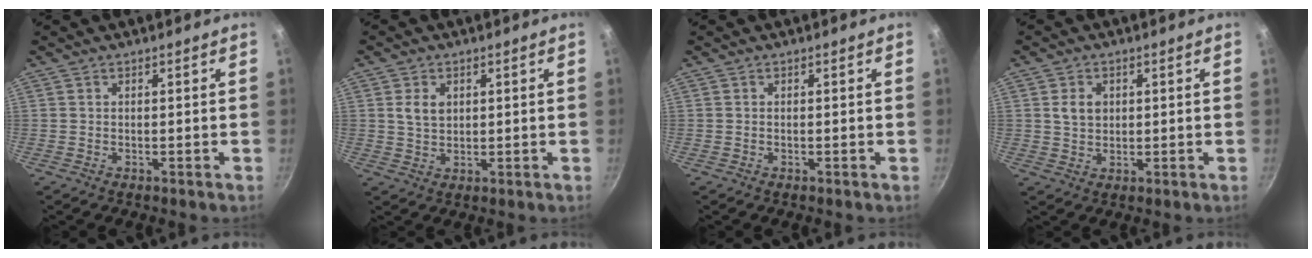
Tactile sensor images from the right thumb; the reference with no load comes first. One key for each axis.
{"total": 4.1, "fx": 1.1, "fy": 2.9, "fz": 2.6, "tx": -0.036, "ty": -0.005, "tz": 0.022}
{"total": 0.0}
{"total": 4.0, "fx": 0.9, "fy": 3.2, "fz": 2.3, "tx": -0.026, "ty": -0.001, "tz": 0.017}